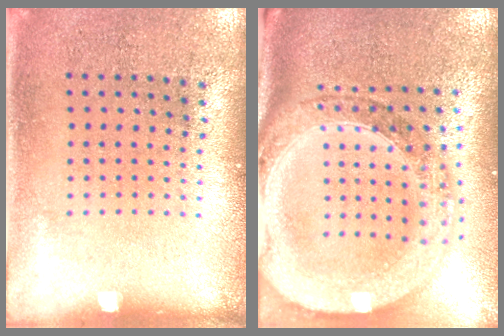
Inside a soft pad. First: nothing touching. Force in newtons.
{"total": 3.0, "press": 2.5, "slide": 1.6}